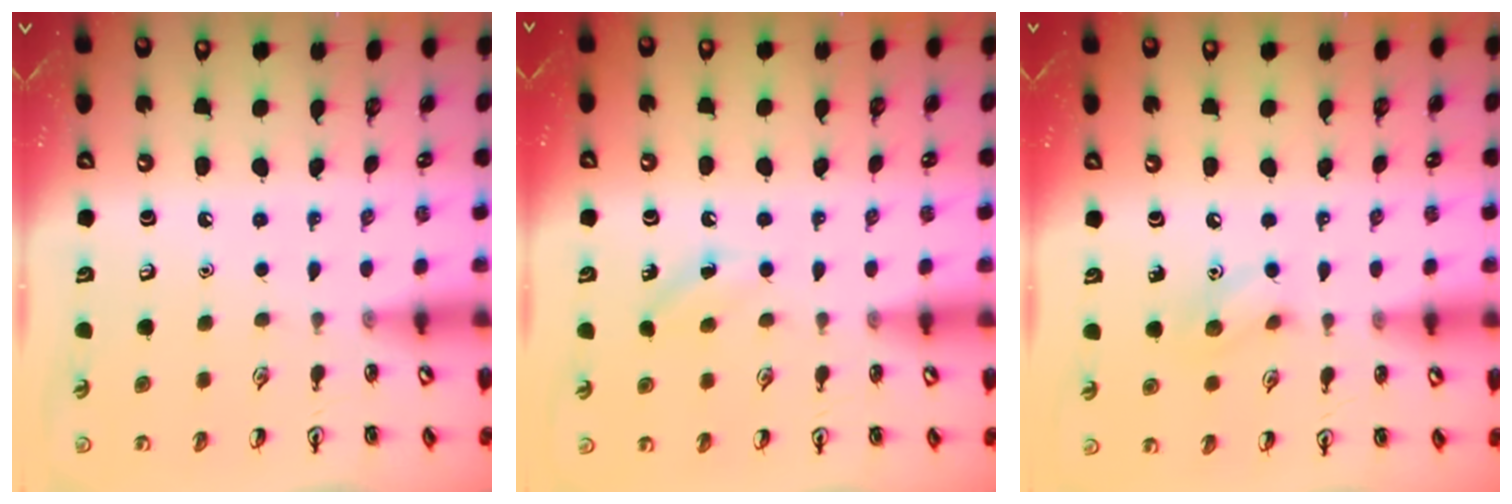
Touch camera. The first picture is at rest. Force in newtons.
{"total": 2.8, "press": 2.6, "slide": 1.0}
{"total": 6.3, "press": 6.2, "slide": 0.9}